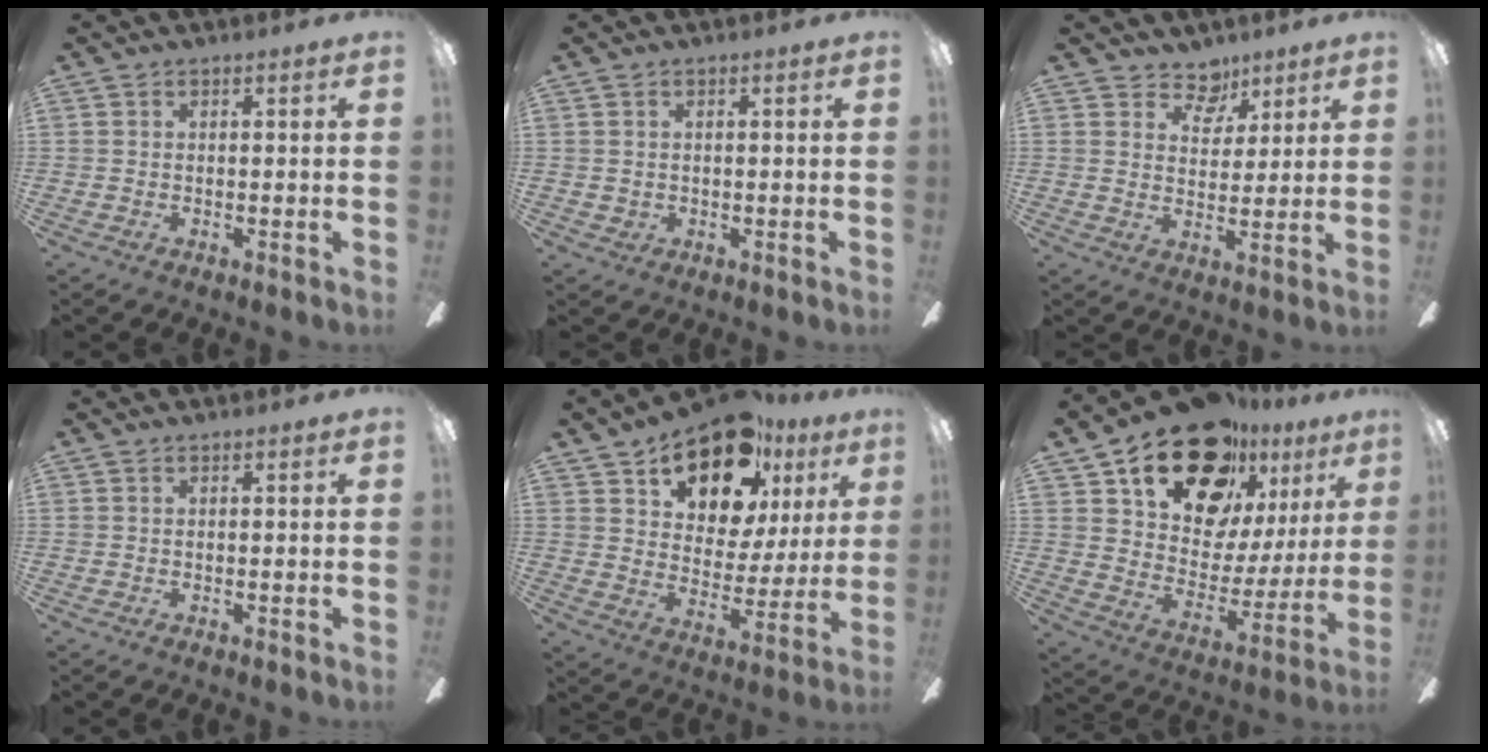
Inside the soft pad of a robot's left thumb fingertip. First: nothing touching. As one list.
[{"total": 1.1, "force": [0.2, 1.1, 0.2], "torque": [-0.004, 0.005, 0.003]}, {"total": 7.0, "force": [5.1, 4.4, 2.0], "torque": [-0.019, -0.030, 0.091]}, {"total": 0.0}, {"total": 18.0, "force": [12.5, 9.5, 8.9], "torque": [-0.150, -0.072, 0.220]}, {"total": 22.9, "force": [15.4, 12.6, 11.2], "torque": [-0.188, -0.089, 0.283]}]